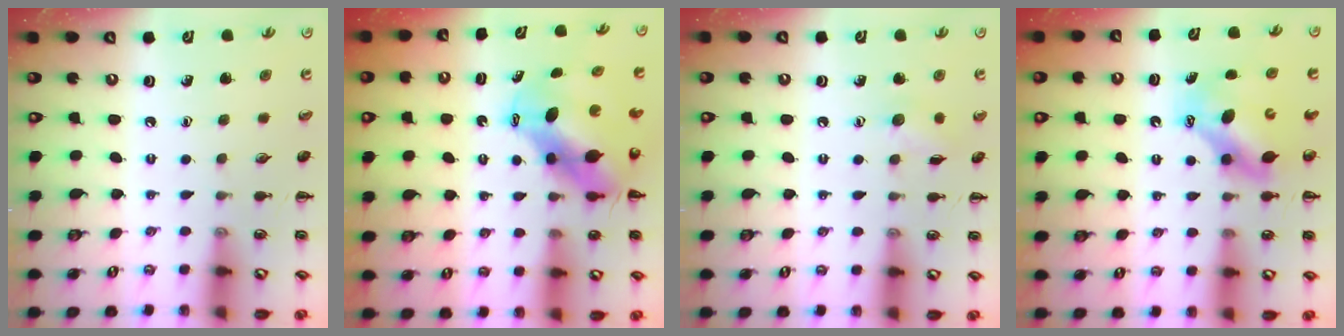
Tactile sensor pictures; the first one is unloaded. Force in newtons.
{"total": 8.1, "press": 7.9, "slide": 1.9}
{"total": 5.3, "press": 5.2, "slide": 1.3}
{"total": 6.9, "press": 6.7, "slide": 1.6}